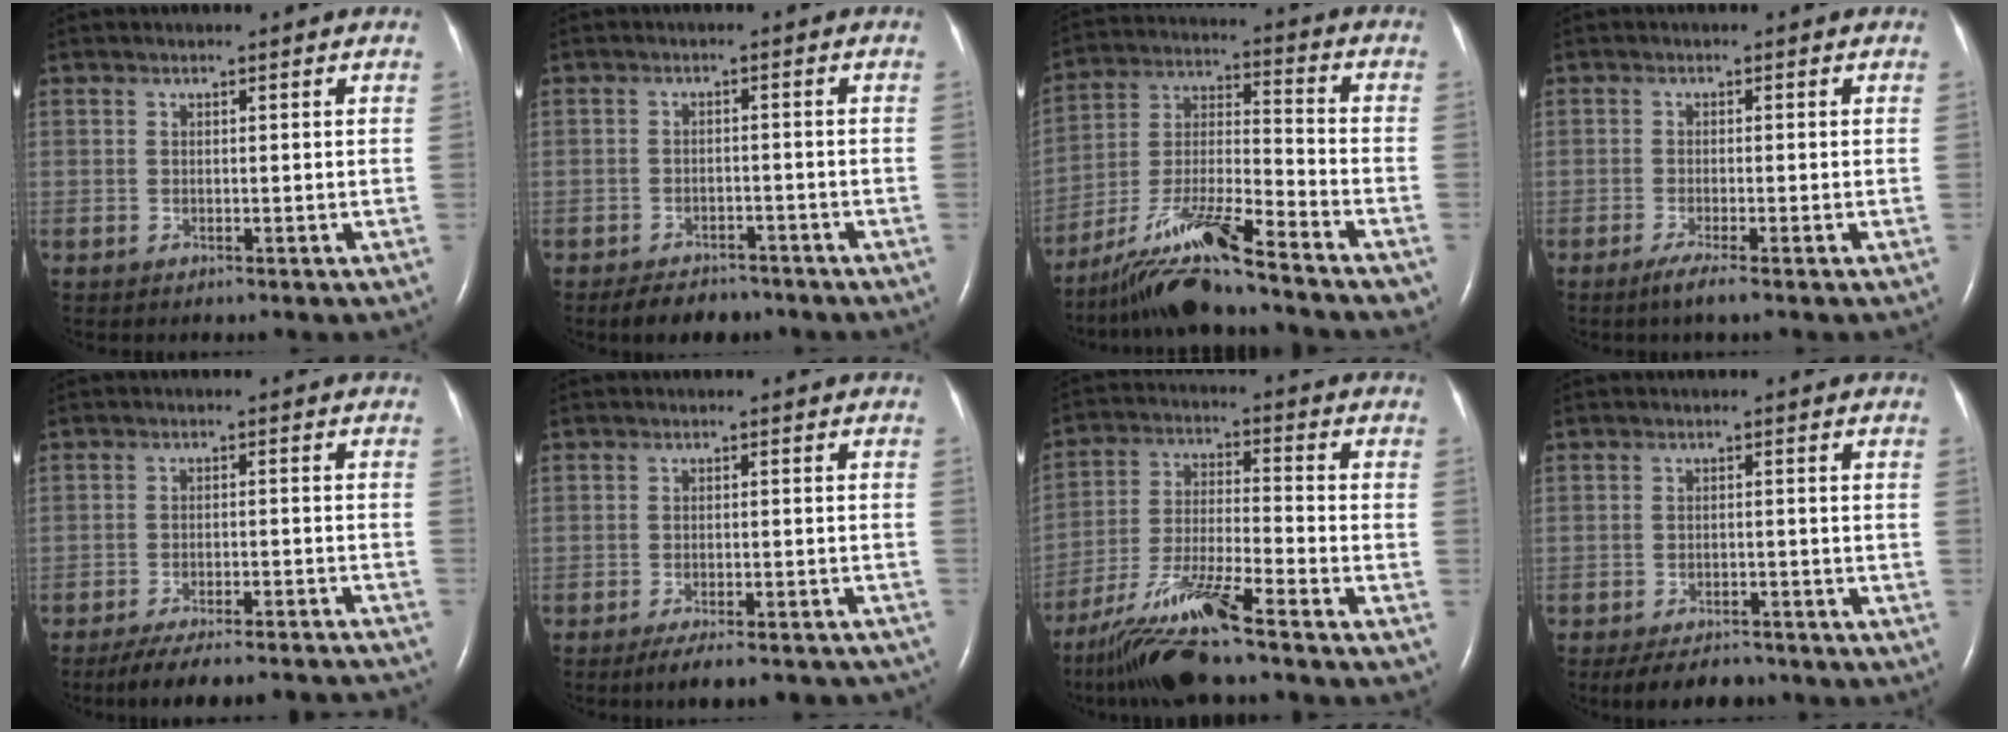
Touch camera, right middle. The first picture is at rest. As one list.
[{"total": 5.8, "force": [-4.8, 2.6, 2.0], "torque": [-0.032, -0.001, -0.068]}, {"total": 16.3, "force": [-12.8, 1.3, 10.0], "torque": [-0.206, -0.022, -0.232]}, {"total": 2.5, "force": [-1.7, -0.2, 1.9], "torque": [-0.042, -0.009, -0.035]}, {"total": 19.4, "force": [-18.1, 1.3, 6.9], "torque": [-0.080, -0.018, -0.235]}, {"total": 13.7, "force": [-12.3, 2.8, 5.3], "torque": [-0.063, 0.005, -0.148]}, {"total": 13.8, "force": [-10.7, 0.3, 8.8], "torque": [-0.178, -0.026, -0.194]}, {"total": 6.9, "force": [-6.0, 2.6, 2.4], "torque": [-0.033, -0.006, -0.088]}]